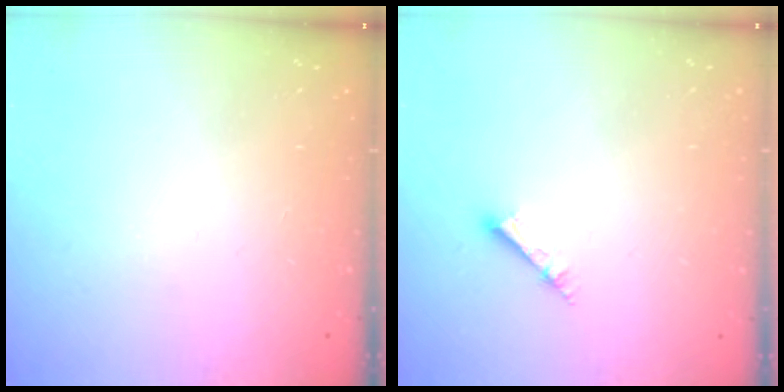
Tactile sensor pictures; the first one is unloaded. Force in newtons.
{"total": 2.5, "press": 2.5, "slide": 0.1}